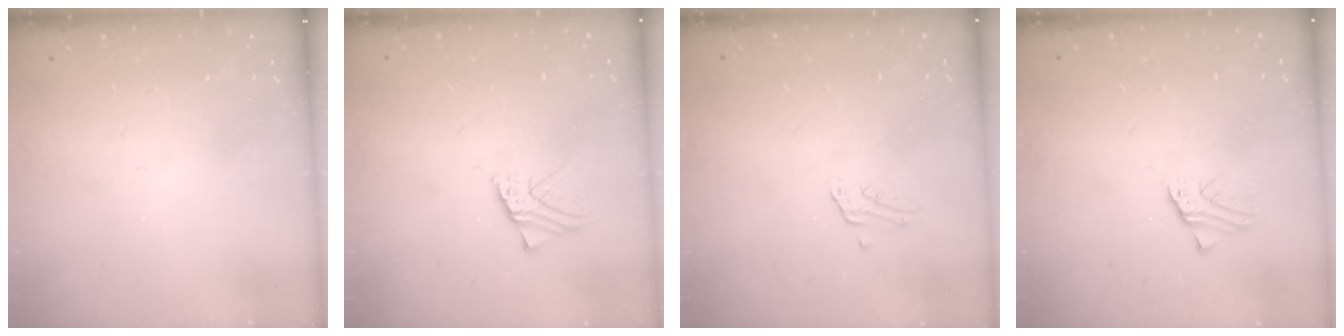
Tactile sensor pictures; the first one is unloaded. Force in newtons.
{"total": 2.1, "press": 2.1, "slide": 0.0}
{"total": 1.2, "press": 1.2, "slide": 0.0}
{"total": 1.6, "press": 1.6, "slide": 0.3}